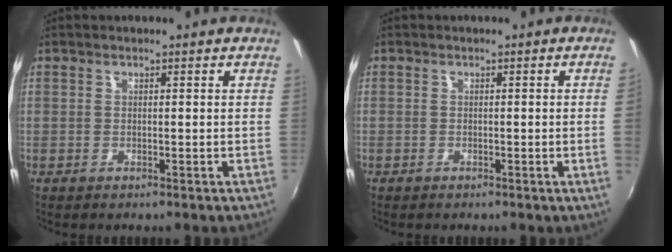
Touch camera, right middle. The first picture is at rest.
{"total": 1.4, "force": [0.0, -0.9, 1.0], "torque": [-0.009, -0.011, 0.001]}